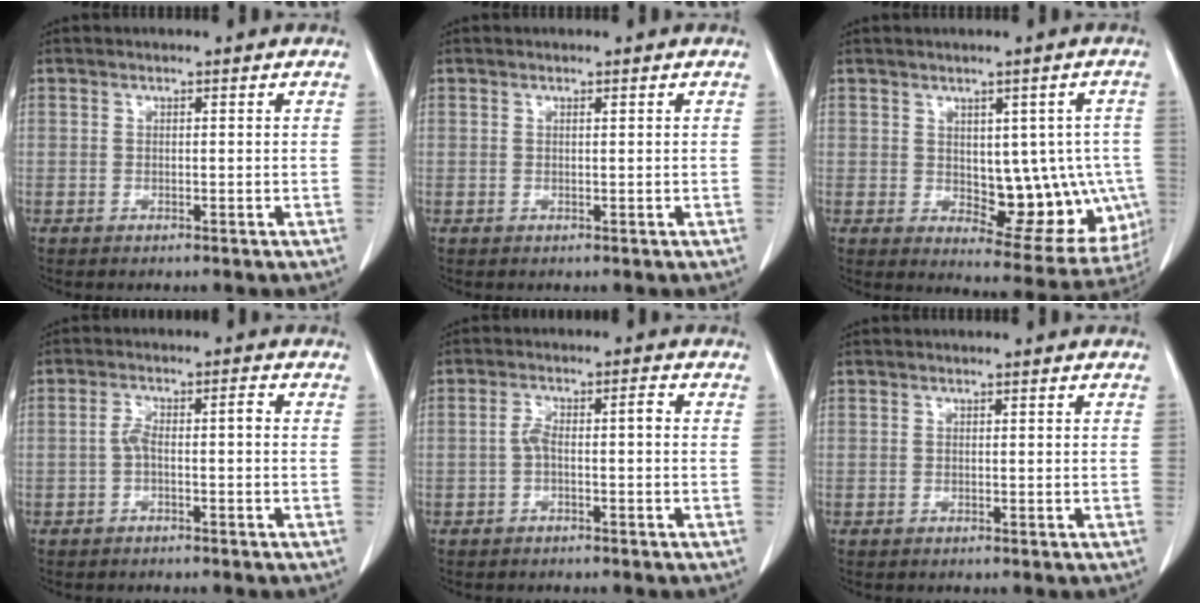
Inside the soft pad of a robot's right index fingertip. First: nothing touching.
{"total": 0.0}
{"total": 12.6, "force": [-0.6, 6.6, 10.7], "torque": [-0.110, 0.010, 0.017]}
{"total": 3.4, "force": [-0.7, 1.0, 3.2], "torque": [-0.062, 0.019, -0.009]}
{"total": 3.6, "force": [-0.6, 1.0, 3.4], "torque": [-0.066, 0.021, -0.007]}
{"total": 0.0}